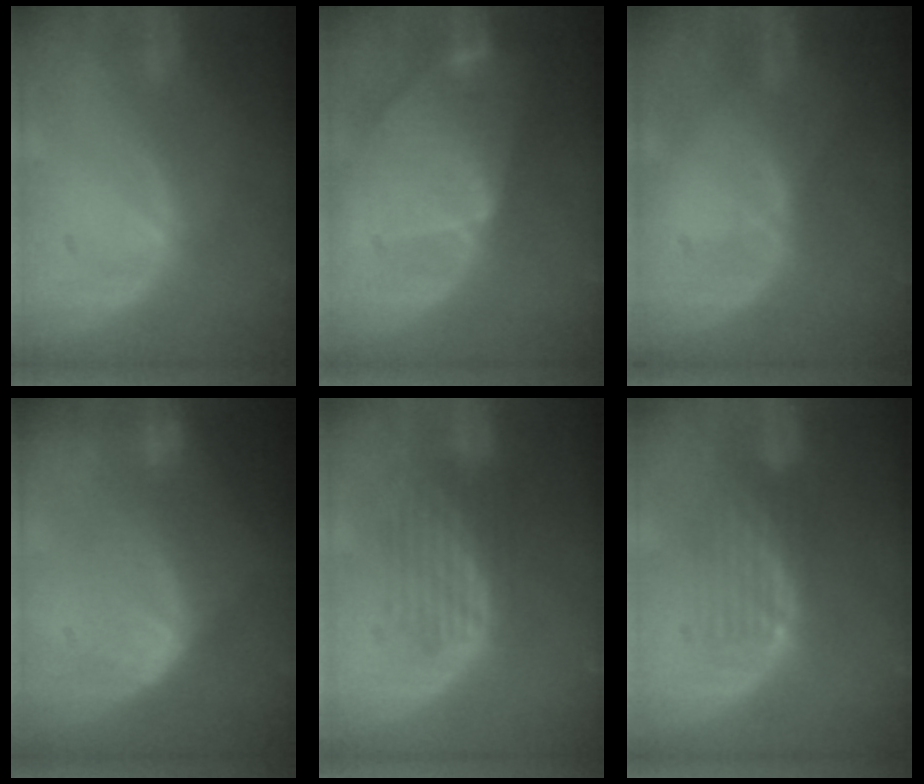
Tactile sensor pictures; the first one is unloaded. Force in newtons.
{"total": 9.3, "press": 9.3, "slide": 0.6}
{"total": 1.8, "press": 1.2, "slide": 1.3}
{"total": 6.8, "press": 6.7, "slide": 1.4}
{"total": 5.9, "press": 5.9, "slide": 0.4}
{"total": 5.0, "press": 4.3, "slide": 2.6}